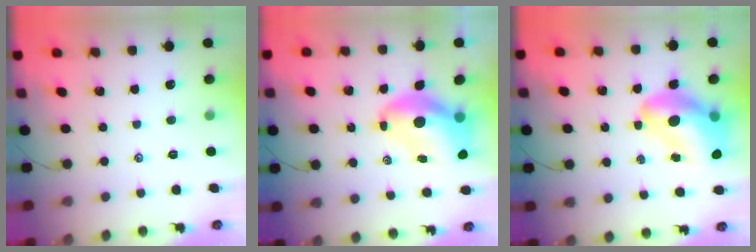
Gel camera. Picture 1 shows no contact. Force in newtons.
{"total": 10.9, "press": 10.4, "slide": 3.1}
{"total": 15.3, "press": 14.7, "slide": 4.3}